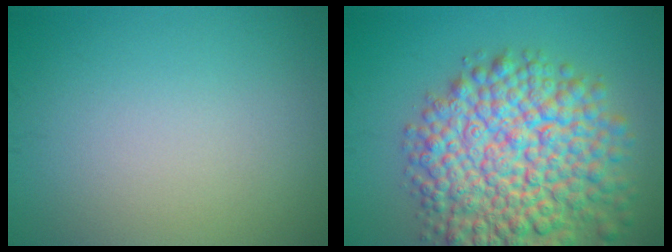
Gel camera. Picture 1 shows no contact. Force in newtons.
{"total": 12.3, "press": 12.3, "slide": 0.5}